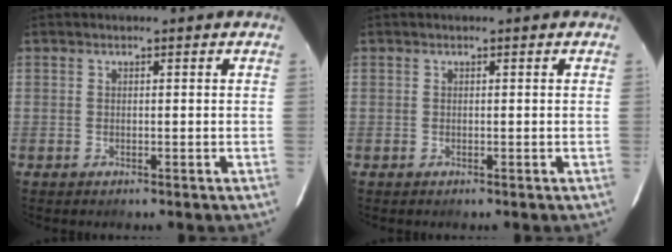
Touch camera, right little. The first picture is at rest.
{"total": 0.0}